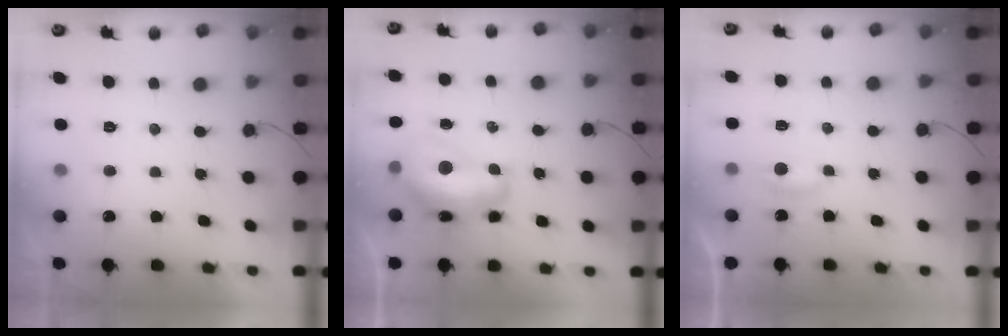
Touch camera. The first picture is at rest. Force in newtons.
{"total": 14.0, "press": 13.8, "slide": 1.8}
{"total": 2.8, "press": 2.8, "slide": 0.3}